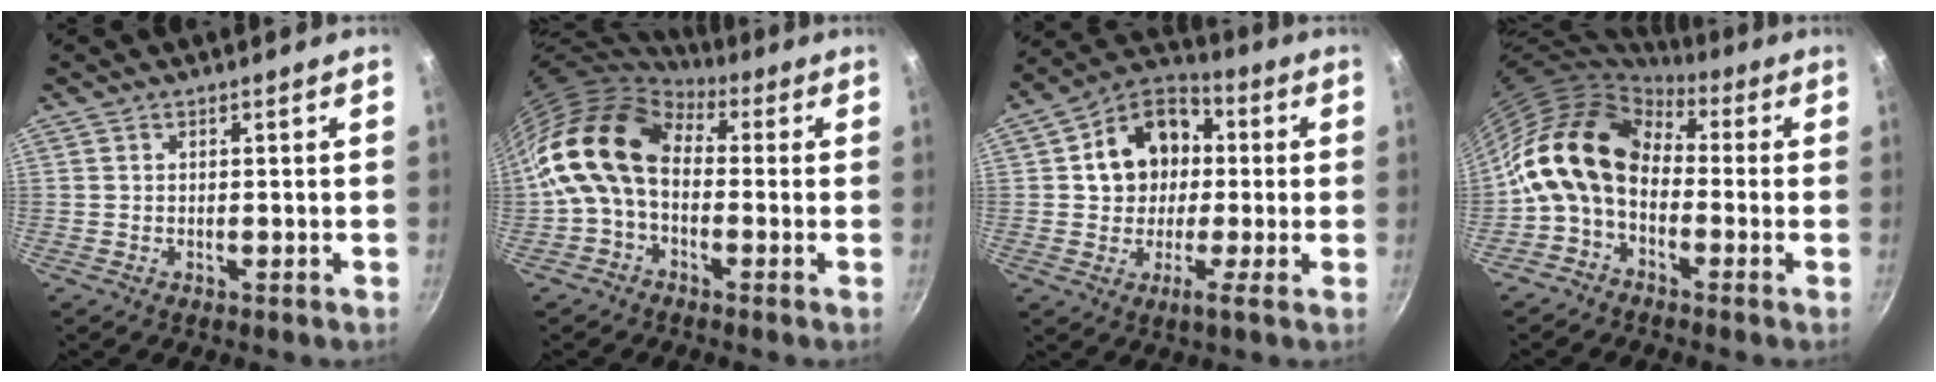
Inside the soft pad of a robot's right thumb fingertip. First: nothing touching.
{"total": 12.8, "force": [0.2, 8.3, 9.7], "torque": [-0.176, 0.026, -0.018]}
{"total": 13.4, "force": [1.7, 10.2, 8.5], "torque": [-0.113, 0.026, 0.002]}
{"total": 14.6, "force": [-0.9, 10.4, 10.2], "torque": [-0.174, 0.041, -0.041]}